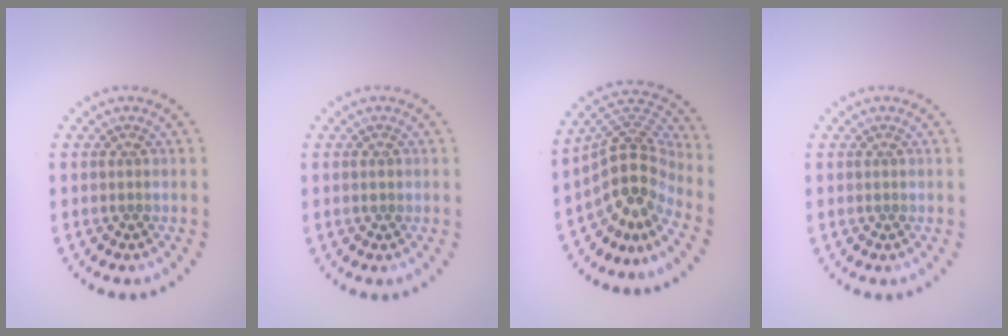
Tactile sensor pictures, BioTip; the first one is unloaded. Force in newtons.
{"total": 0.7, "press": 0.7, "slide": 0.3}
{"total": 5.0, "press": 3.6, "slide": 3.5}
{"total": 0.0}